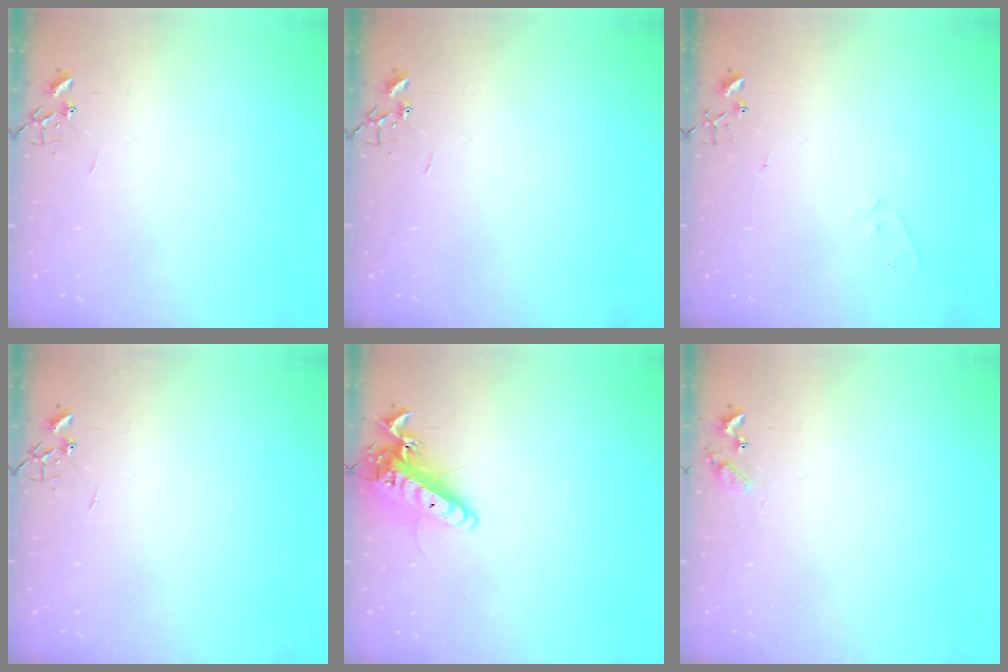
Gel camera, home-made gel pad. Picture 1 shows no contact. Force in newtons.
{"total": 0.0}
{"total": 4.0, "press": 4.0, "slide": 0.2}
{"total": 0.0}
{"total": 15.4, "press": 15.1, "slide": 2.8}
{"total": 7.0, "press": 7.0, "slide": 0.6}